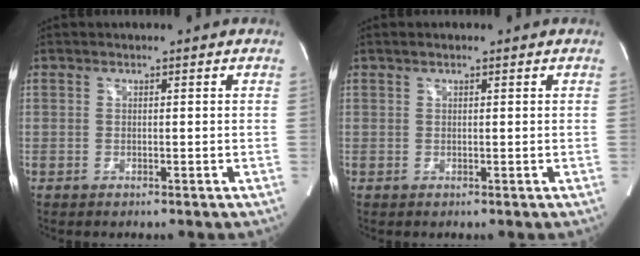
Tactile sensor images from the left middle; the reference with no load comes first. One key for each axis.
{"total": 1.0, "fx": 0.7, "fy": 0.3, "fz": 0.7, "tx": -0.015, "ty": 0.010, "tz": 0.012}